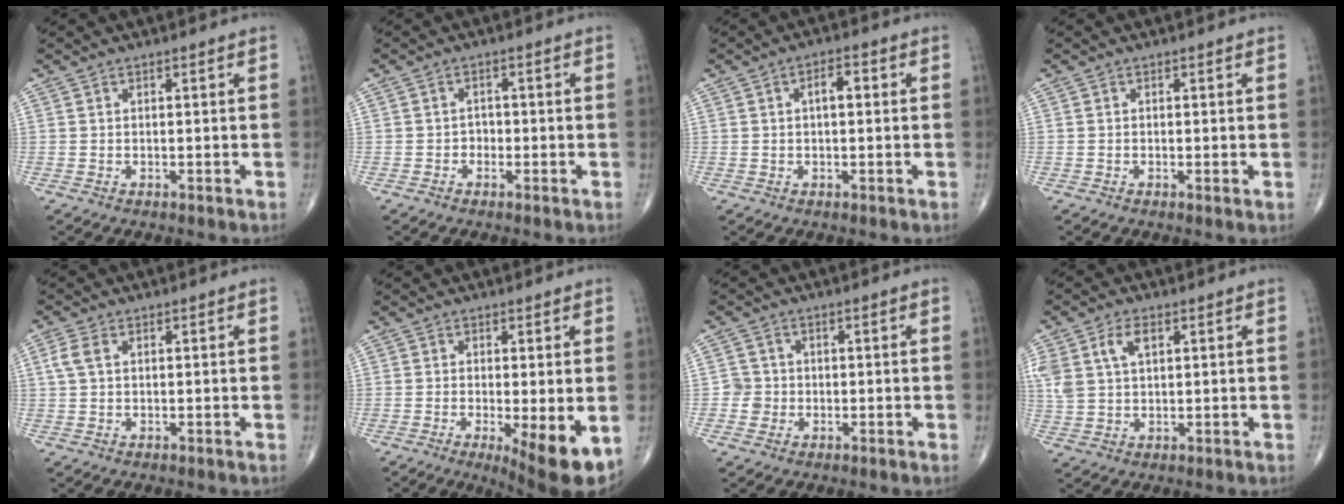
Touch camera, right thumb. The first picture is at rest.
{"total": 1.6, "force": [-0.7, 1.3, 0.6], "torque": [0.002, 0.007, -0.017]}
{"total": 3.4, "force": [0.5, 1.6, 2.9], "torque": [-0.043, 0.009, 0.005]}
{"total": 0.6, "force": [0.0, 0.1, 0.6], "torque": [-0.016, -0.004, -0.004]}
{"total": 2.9, "force": [0.8, 1.8, 2.2], "torque": [-0.061, 0.012, 0.015]}
{"total": 9.6, "force": [-3.0, 2.5, 8.8], "torque": [-0.126, -0.023, -0.041]}
{"total": 2.6, "force": [-0.5, 2.6, 0.1], "torque": [0.019, 0.009, -0.013]}
{"total": 8.1, "force": [3.1, 4.7, 5.8], "torque": [-0.129, 0.003, 0.065]}